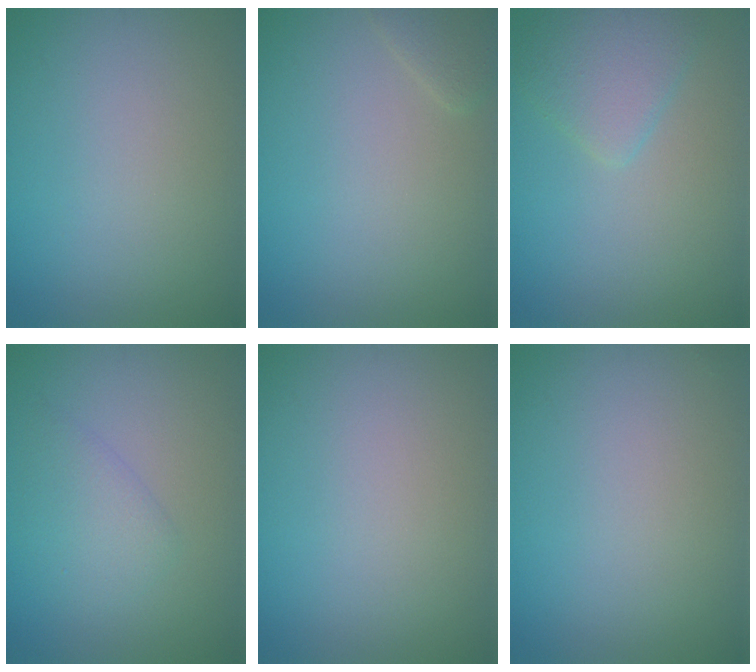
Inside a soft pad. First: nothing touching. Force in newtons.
{"total": 1.3, "press": 1.3, "slide": 0.2}
{"total": 2.8, "press": 2.8, "slide": 0.2}
{"total": 2.2, "press": 2.2, "slide": 0.2}
{"total": 0.0}
{"total": 0.0}